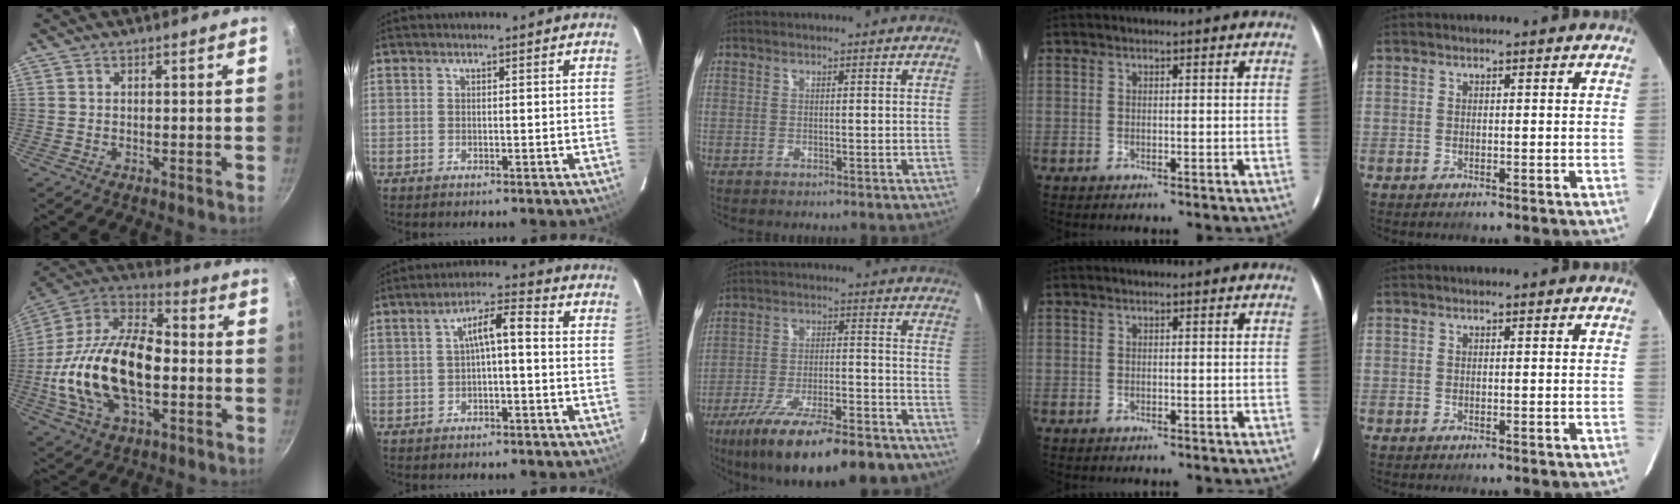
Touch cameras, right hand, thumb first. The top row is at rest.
{"thumb": {"total": 25.4, "force": [-3.5, 14.5, 20.5], "torque": [-0.378, 0.040, -0.072]}, "index": {"total": 5.4, "force": [-0.5, 1.2, 5.2], "torque": [-0.095, 0.019, -0.003]}, "middle": {"total": 23.7, "force": [-18.3, 6.1, 13.9], "torque": [-0.239, -0.041, -0.260]}}